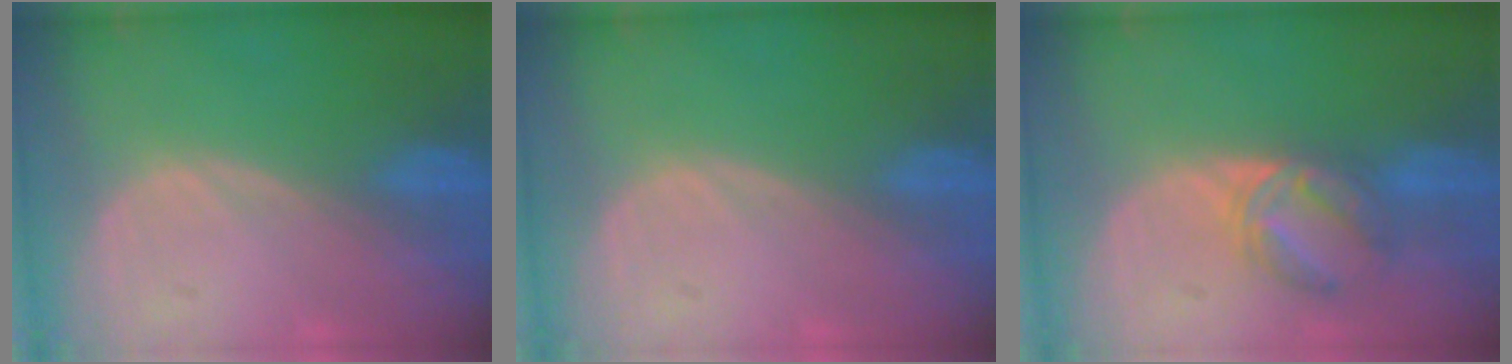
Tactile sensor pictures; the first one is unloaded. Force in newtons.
{"total": 0.0}
{"total": 5.6, "press": 5.5, "slide": 1.1}